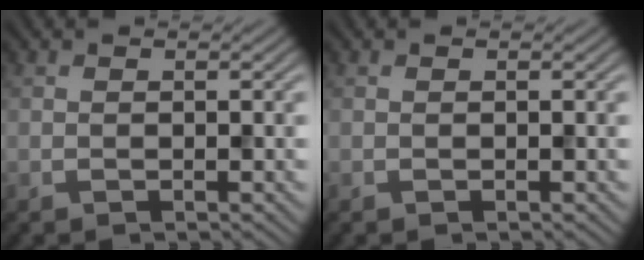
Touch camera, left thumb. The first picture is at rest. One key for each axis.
{"total": 0.0}